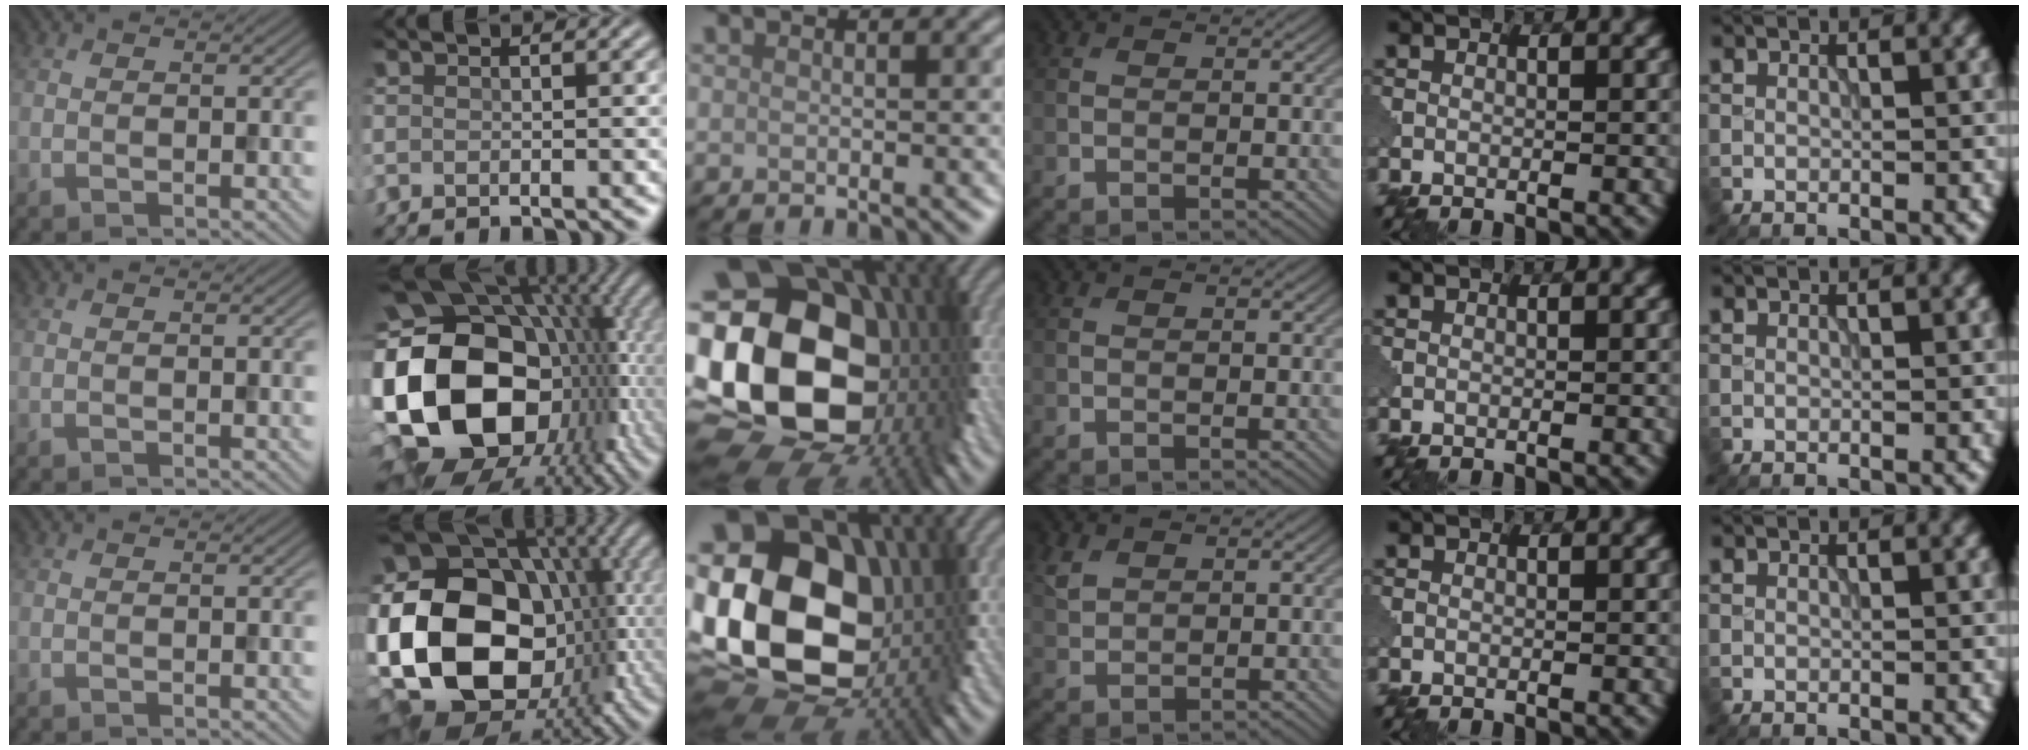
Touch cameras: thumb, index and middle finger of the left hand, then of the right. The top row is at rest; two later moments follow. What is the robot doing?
{"motion": "disassemble", "object": "puzzle pieces"}